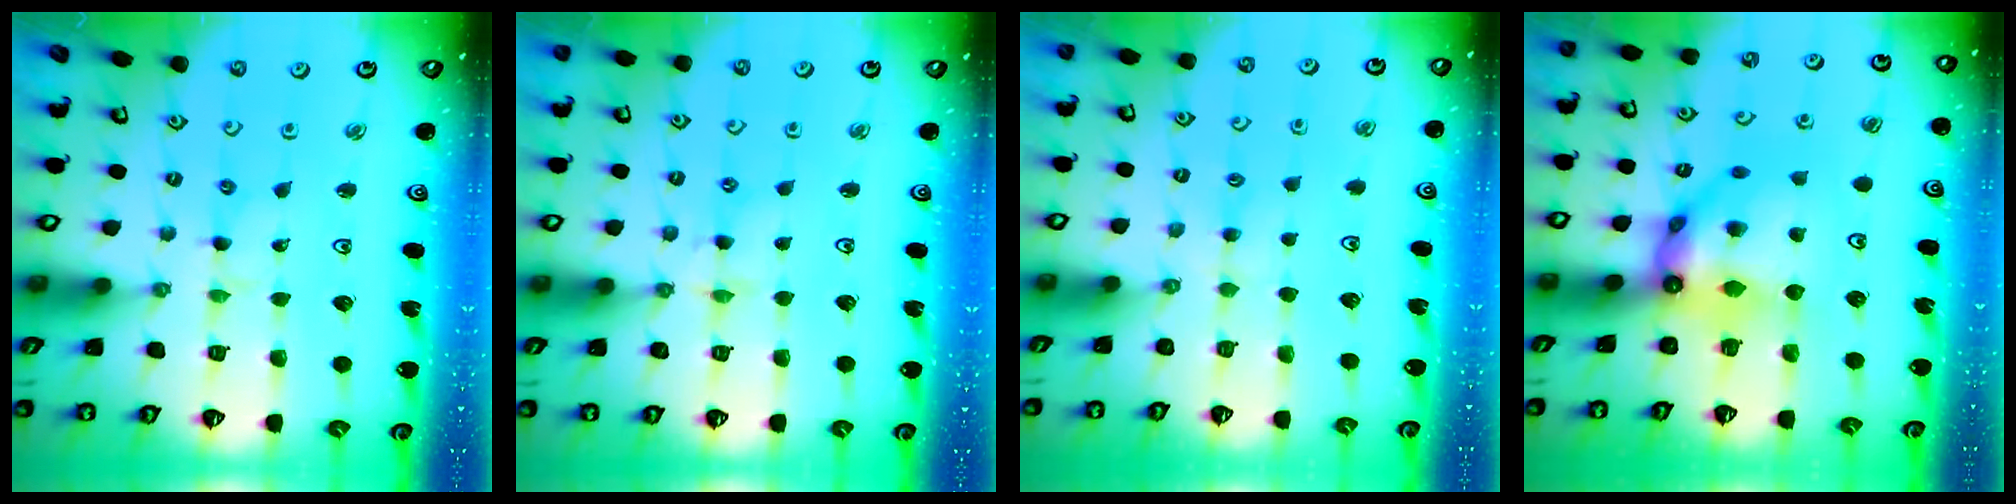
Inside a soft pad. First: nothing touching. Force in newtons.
{"total": 3.8, "press": 3.8, "slide": 0.3}
{"total": 3.0, "press": 3.0, "slide": 0.5}
{"total": 11.2, "press": 11.1, "slide": 1.0}